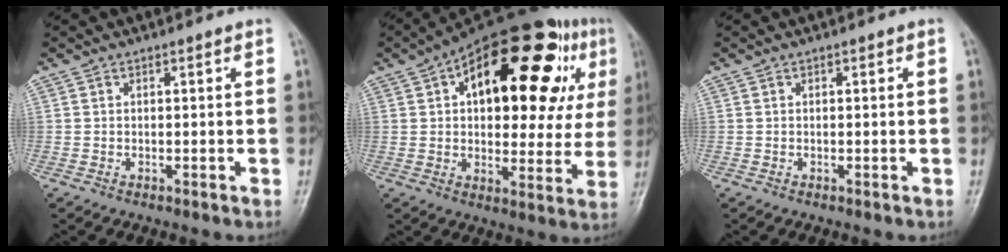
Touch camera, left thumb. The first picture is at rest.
{"total": 30.2, "force": [10.2, 14.4, 24.5], "torque": [-0.313, 0.035, 0.144]}
{"total": 0.0}